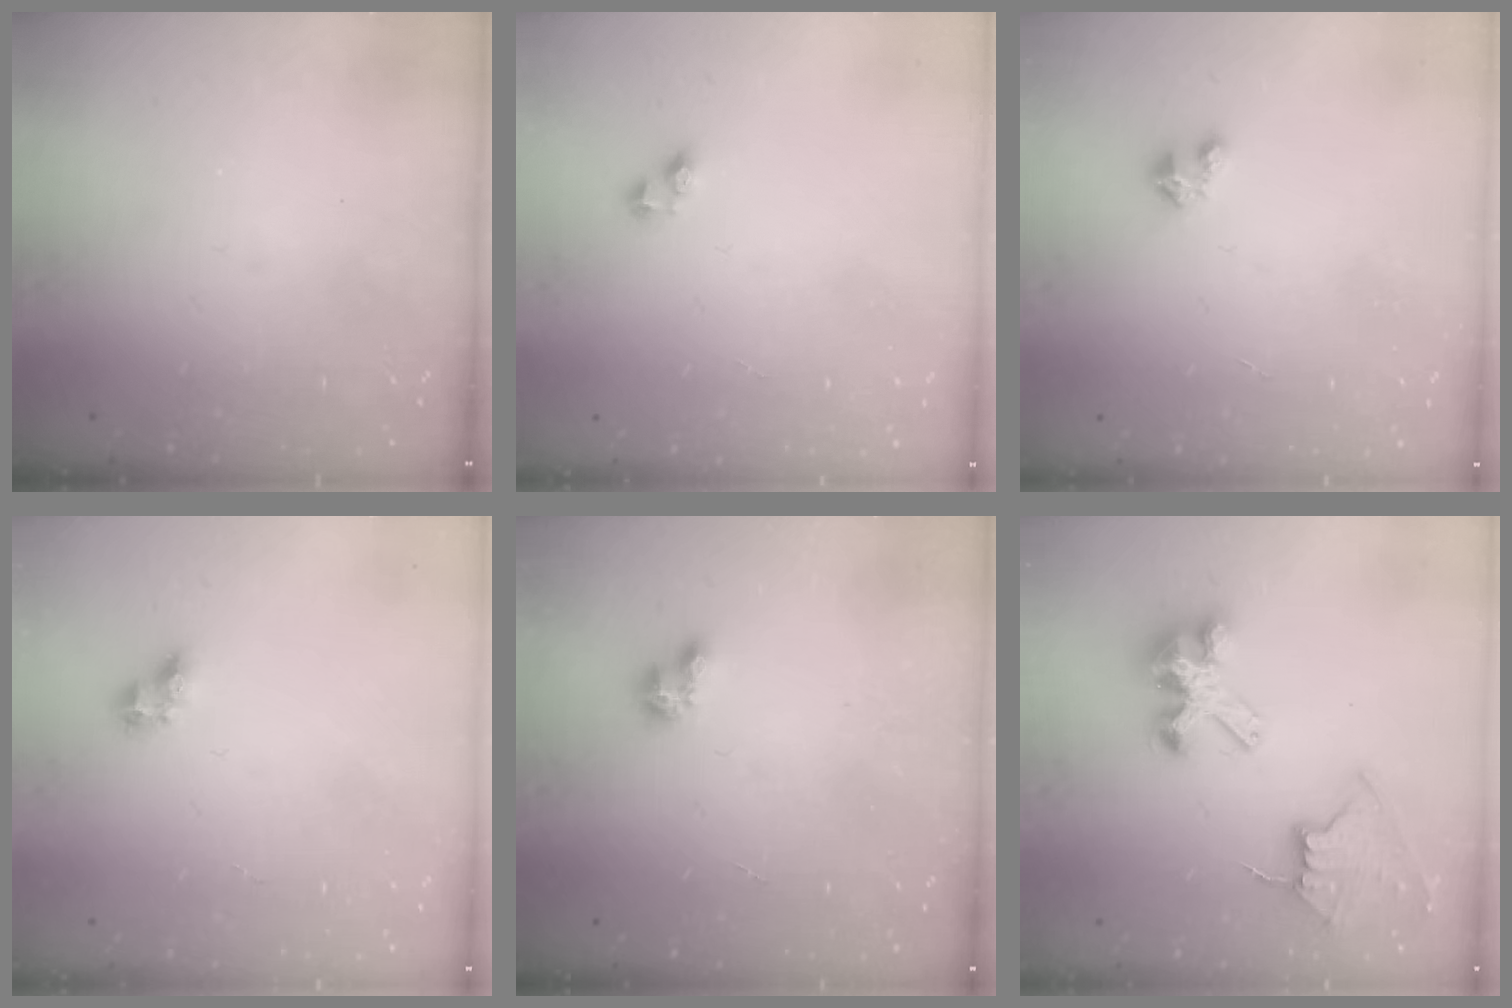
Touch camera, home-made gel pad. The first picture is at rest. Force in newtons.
{"total": 2.5, "press": 2.5, "slide": 0.2}
{"total": 1.6, "press": 1.6, "slide": 0.2}
{"total": 5.1, "press": 5.0, "slide": 0.4}
{"total": 1.0, "press": 1.0, "slide": 0.1}
{"total": 8.4, "press": 8.3, "slide": 0.7}